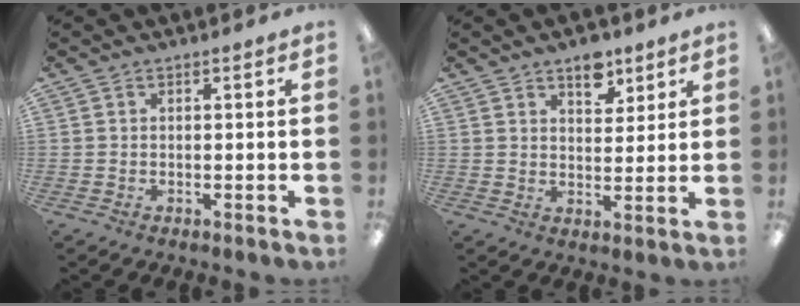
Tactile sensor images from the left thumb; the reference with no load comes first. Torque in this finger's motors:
{"motor_torque": [0.71, 0.56, 0.73, -0.42, 0.02]}